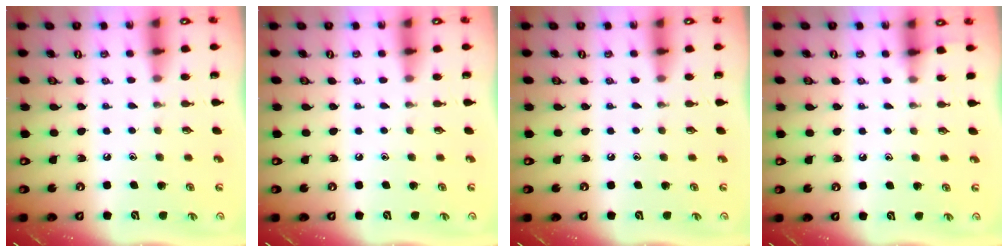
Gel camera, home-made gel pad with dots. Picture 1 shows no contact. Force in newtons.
{"total": 0.0}
{"total": 0.0}
{"total": 2.8, "press": 2.8, "slide": 0.5}